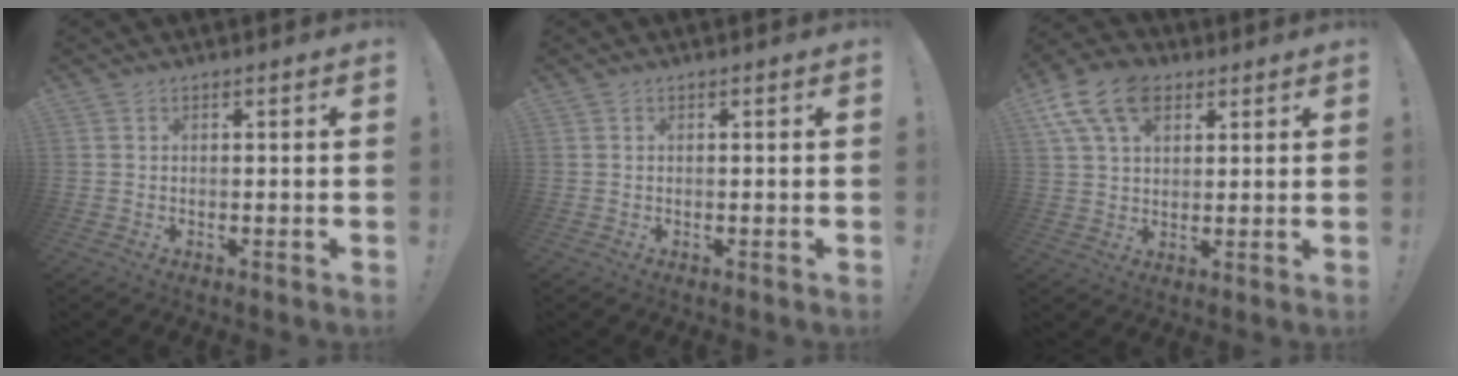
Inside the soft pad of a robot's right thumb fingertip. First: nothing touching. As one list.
[{"total": 0.0}, {"total": 13.2, "force": [6.1, 8.7, 7.9], "torque": [-0.141, -0.014, 0.117]}]